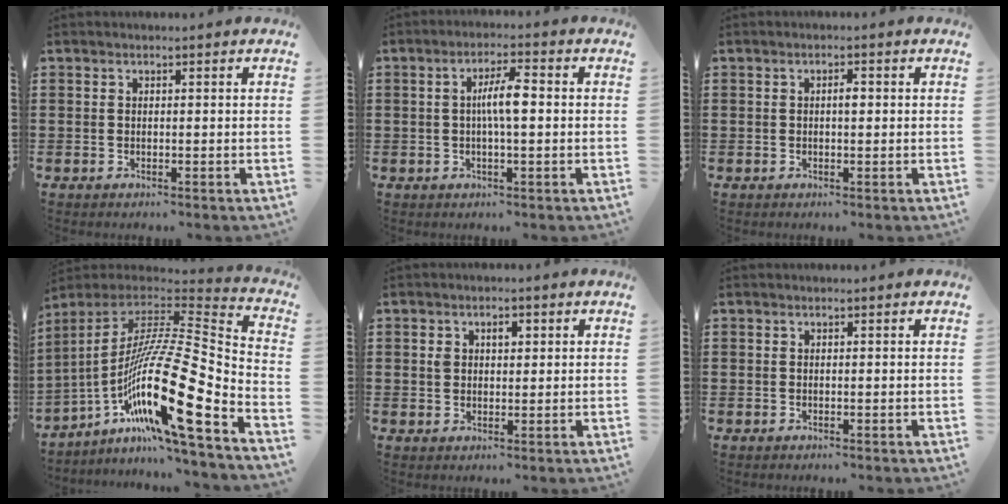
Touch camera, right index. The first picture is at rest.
{"total": 5.0, "force": [0.1, 1.0, 4.9], "torque": [-0.091, 0.006, -0.001]}
{"total": 1.4, "force": [0.1, 0.5, 1.3], "torque": [-0.026, 0.002, 0.000]}
{"total": 20.7, "force": [-8.0, 3.9, 18.7], "torque": [-0.354, -0.019, -0.154]}
{"total": 2.4, "force": [0.7, 1.8, 1.4], "torque": [-0.026, 0.009, 0.009]}
{"total": 0.0}